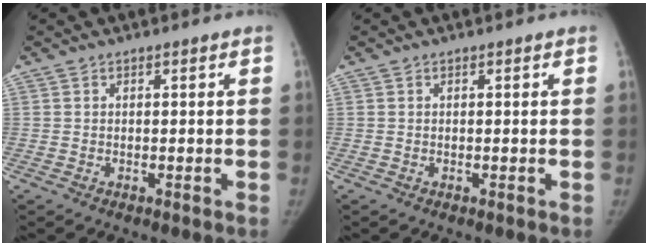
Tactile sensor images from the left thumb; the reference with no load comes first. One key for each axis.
{"total": 0.0}